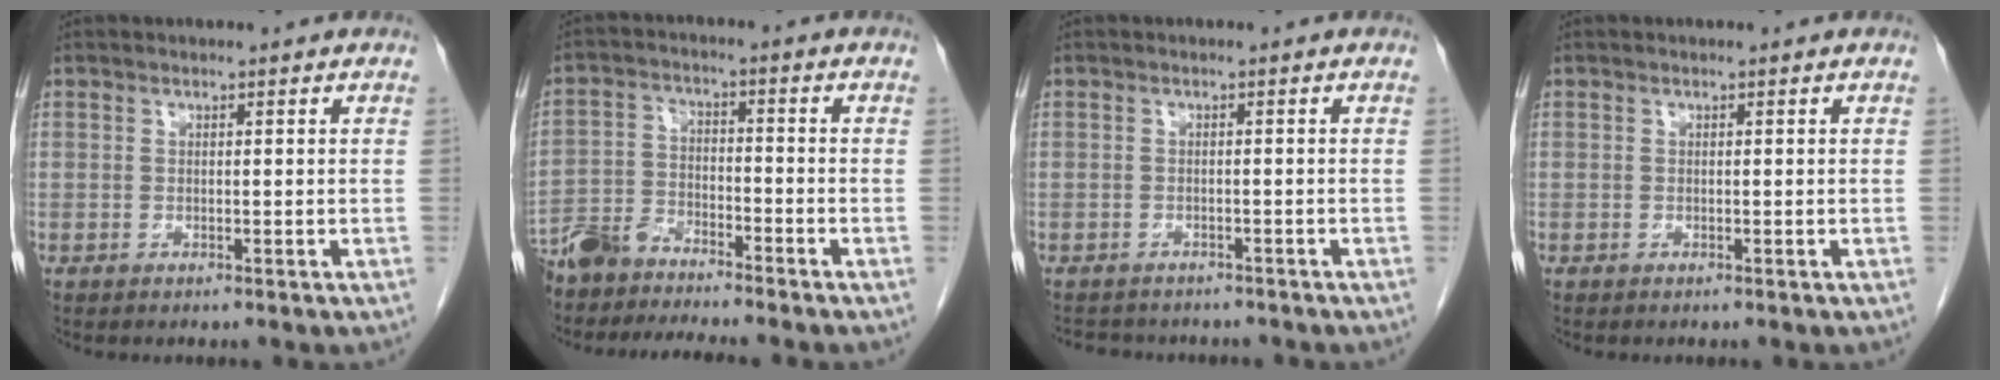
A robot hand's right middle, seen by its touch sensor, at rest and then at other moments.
{"total": 7.5, "force": [-7.2, 1.1, 1.8], "torque": [-0.039, -0.003, -0.135]}
{"total": 7.8, "force": [-6.9, 3.0, 2.3], "torque": [-0.039, 0.003, -0.083]}
{"total": 0.0}